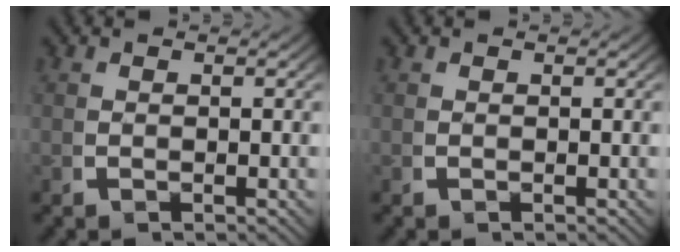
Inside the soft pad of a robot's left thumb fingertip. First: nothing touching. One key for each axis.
{"total": 0.0}